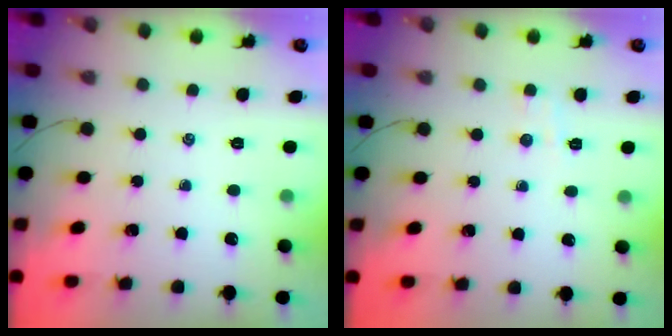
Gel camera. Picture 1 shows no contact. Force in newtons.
{"total": 3.4, "press": 3.2, "slide": 0.9}